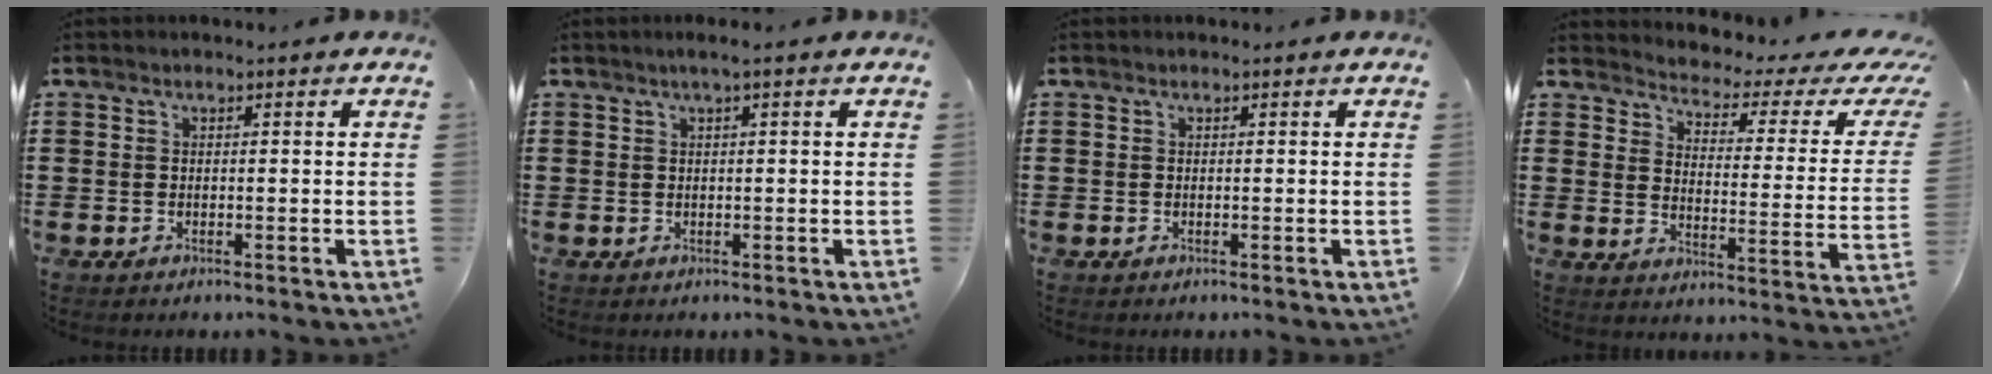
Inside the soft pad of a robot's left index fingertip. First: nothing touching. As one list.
[{"total": 1.2, "force": [0.1, -0.2, 1.2], "torque": [-0.020, -0.002, 0.002]}, {"total": 0.0}, {"total": 2.7, "force": [2.1, 0.6, 1.6], "torque": [-0.040, -0.031, 0.024]}]